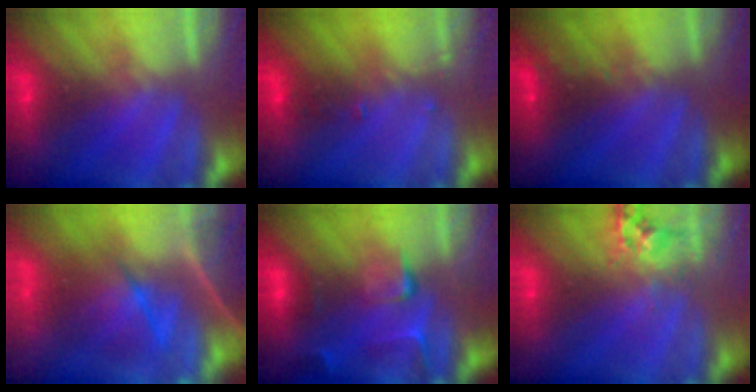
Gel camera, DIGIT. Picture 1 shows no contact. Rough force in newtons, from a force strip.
{"total": 2.7}
{"total": 2.4}
{"total": 7.1}
{"total": 8.5}
{"total": 2.5}